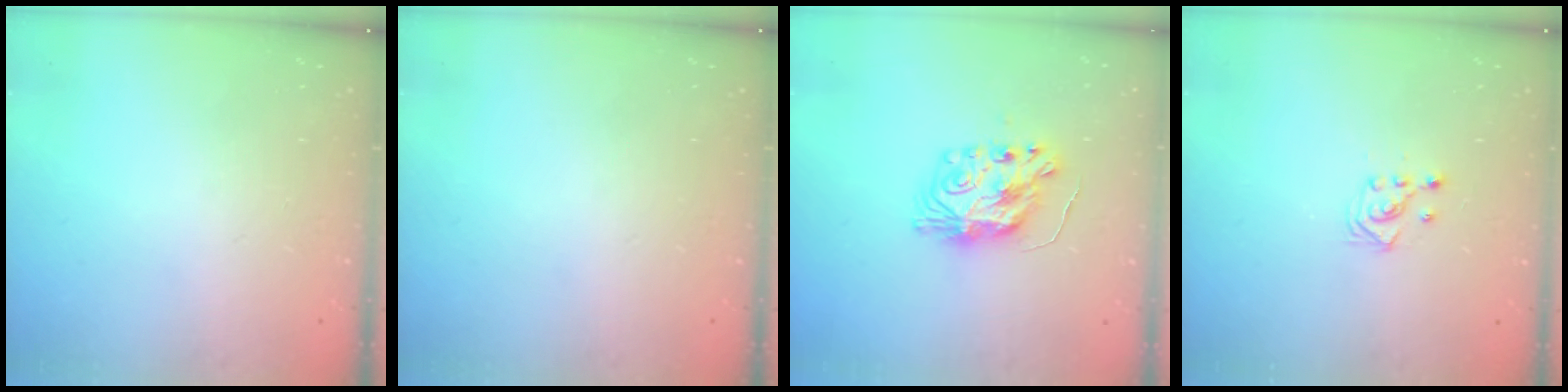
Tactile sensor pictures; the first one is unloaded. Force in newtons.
{"total": 0.0}
{"total": 9.4, "press": 9.4, "slide": 0.9}
{"total": 3.0, "press": 2.8, "slide": 1.0}